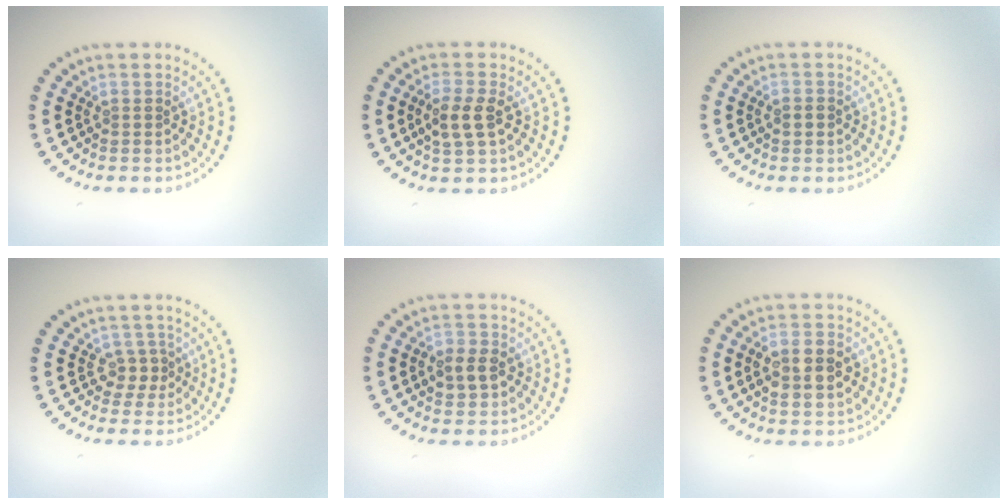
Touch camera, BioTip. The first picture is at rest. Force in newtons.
{"total": 2.9, "press": 2.8, "slide": 0.9}
{"total": 1.5, "press": 1.5, "slide": 0.1}
{"total": 1.9, "press": 1.6, "slide": 1.0}
{"total": 2.8, "press": 2.8, "slide": 0.3}
{"total": 4.3, "press": 4.3, "slide": 0.5}